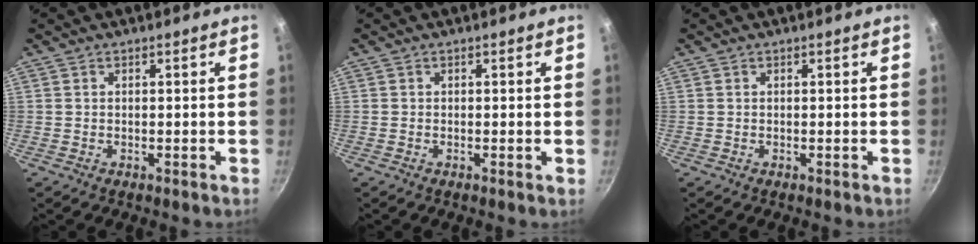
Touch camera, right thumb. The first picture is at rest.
{"total": 0.0}
{"total": 0.0}